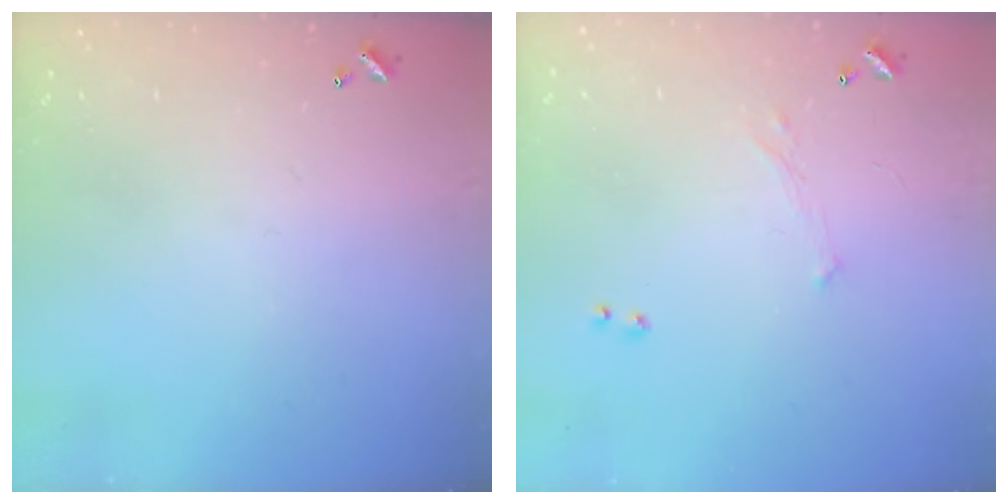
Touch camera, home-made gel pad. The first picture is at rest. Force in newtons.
{"total": 0.7, "press": 0.3, "slide": 0.6}